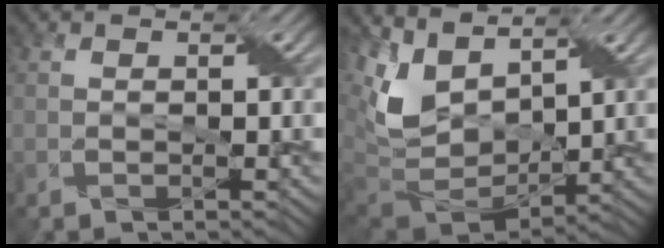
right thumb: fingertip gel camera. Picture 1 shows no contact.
{"total": 11.2, "force": [4.6, 6.6, 7.9], "torque": [-0.208, 0.007, 0.089]}